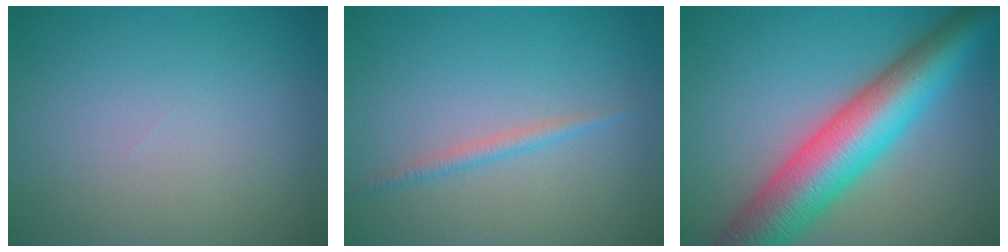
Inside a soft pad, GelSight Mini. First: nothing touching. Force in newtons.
{"total": 1.2, "press": 1.2, "slide": 0.1}
{"total": 10.6, "press": 10.6, "slide": 0.0}